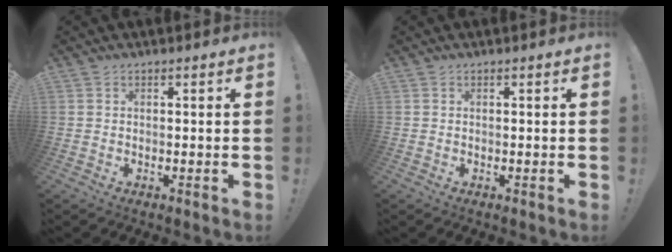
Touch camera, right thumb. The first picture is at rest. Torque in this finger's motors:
{"motor_torque": [0.00, 0.00, 0.09, -0.09, 0.00]}